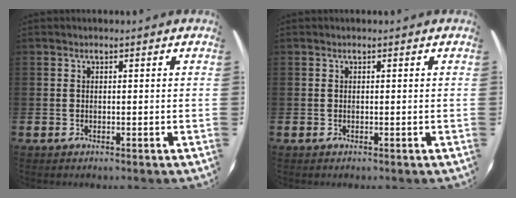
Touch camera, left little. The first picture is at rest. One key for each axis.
{"total": 0.0}